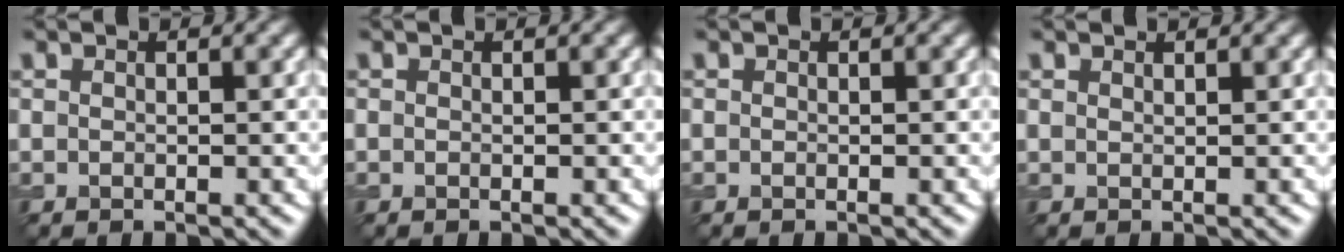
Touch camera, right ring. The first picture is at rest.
{"total": 0.0}
{"total": 0.0}
{"total": 0.6, "force": [0.6, 0.0, 0.1], "torque": [-0.001, 0.000, 0.011]}